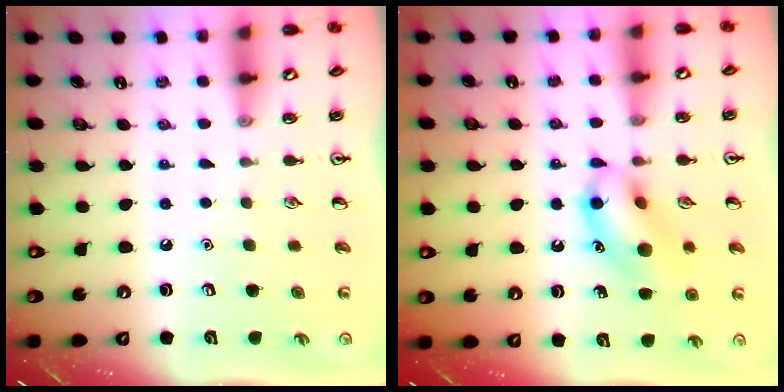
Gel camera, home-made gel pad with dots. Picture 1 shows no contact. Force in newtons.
{"total": 13.0, "press": 12.8, "slide": 2.1}